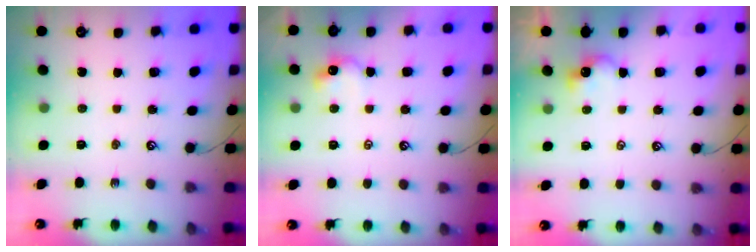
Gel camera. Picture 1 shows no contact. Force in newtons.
{"total": 2.6, "press": 2.5, "slide": 0.5}
{"total": 2.8, "press": 2.8, "slide": 0.1}